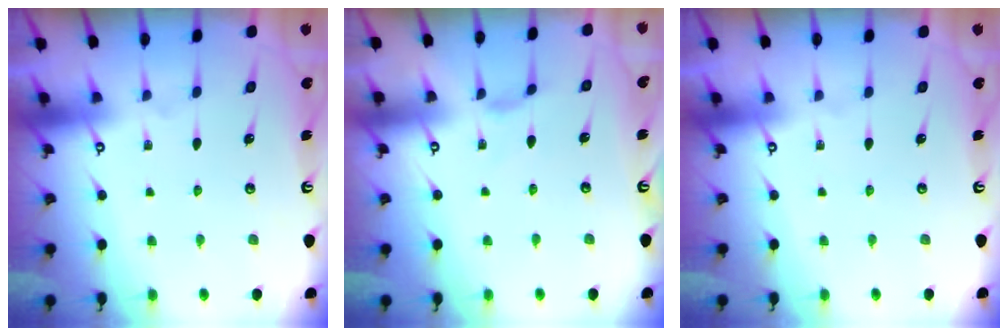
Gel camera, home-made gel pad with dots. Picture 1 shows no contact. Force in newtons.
{"total": 1.4, "press": 1.3, "slide": 0.4}
{"total": 0.0}